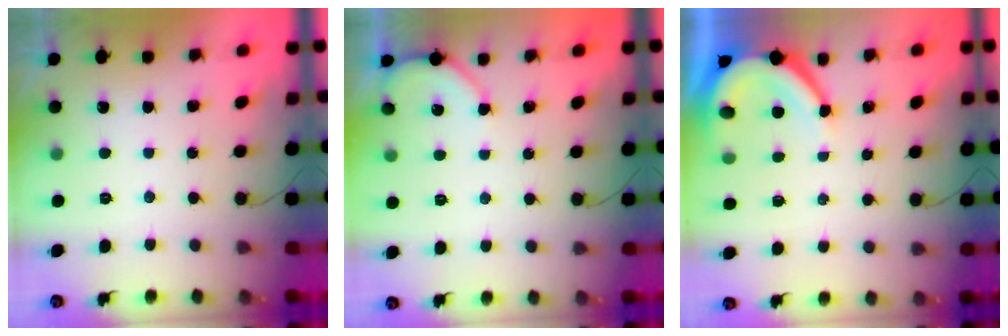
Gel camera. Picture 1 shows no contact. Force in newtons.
{"total": 2.9, "press": 2.9, "slide": 0.3}
{"total": 9.1, "press": 9.0, "slide": 0.8}